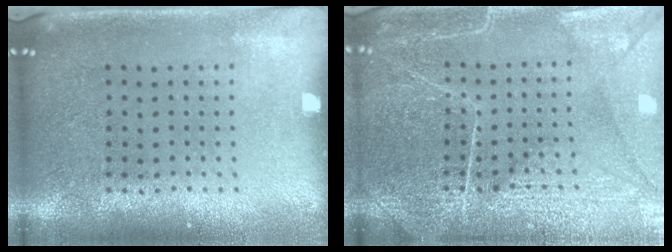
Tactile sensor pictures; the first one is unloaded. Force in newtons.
{"total": 5.9, "press": 5.9, "slide": 0.7}